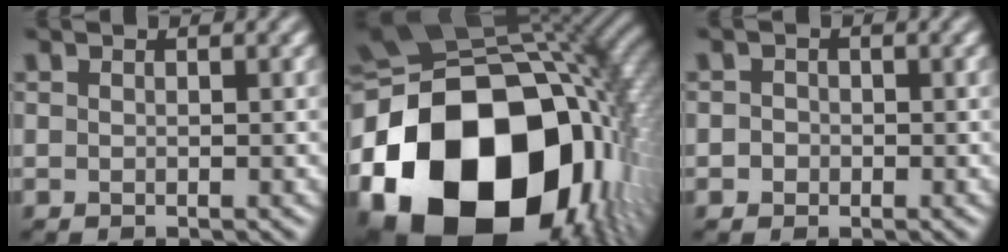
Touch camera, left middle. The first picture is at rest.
{"total": 22.9, "force": [-6.4, 16.4, 14.6], "torque": [-0.311, -0.033, -0.091]}
{"total": 1.2, "force": [-0.1, 1.1, 0.3], "torque": [0.008, 0.000, -0.013]}